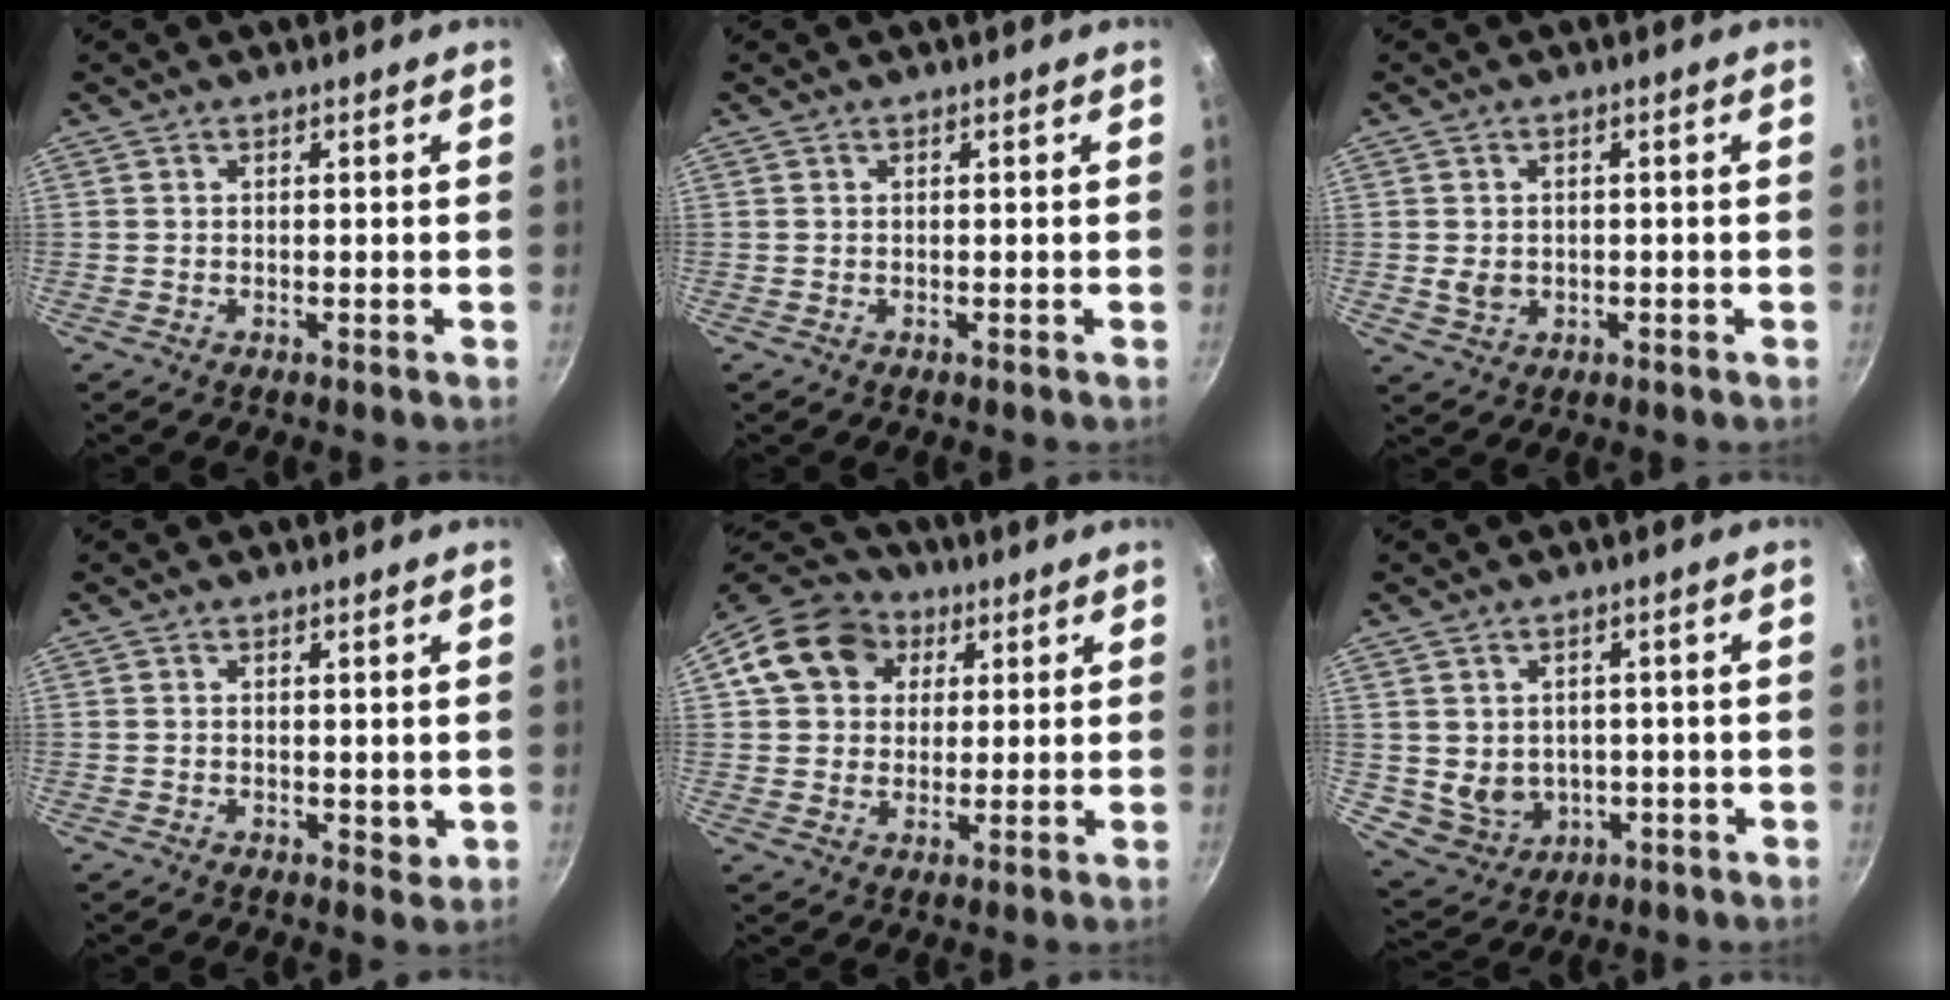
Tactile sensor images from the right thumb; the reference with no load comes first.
{"total": 0.0}
{"total": 3.3, "force": [-0.3, 2.7, 1.8], "torque": [-0.026, 0.002, 0.003]}
{"total": 1.8, "force": [0.6, 1.1, 1.3], "torque": [-0.015, -0.004, 0.009]}
{"total": 14.2, "force": [4.3, 11.7, 6.7], "torque": [-0.105, 0.021, 0.061]}
{"total": 7.5, "force": [-0.6, 6.4, 3.8], "torque": [-0.050, -0.002, 0.013]}